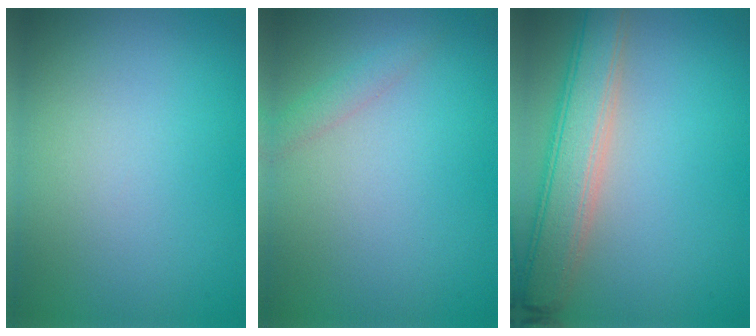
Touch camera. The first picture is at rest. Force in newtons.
{"total": 1.3, "press": 1.3, "slide": 0.0}
{"total": 5.6, "press": 5.6, "slide": 0.3}